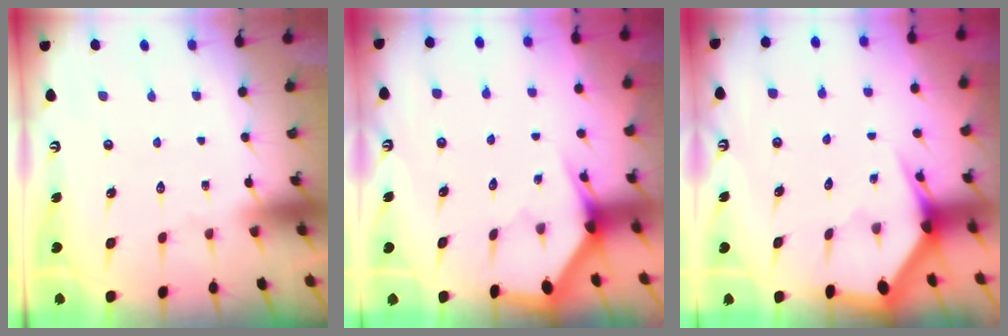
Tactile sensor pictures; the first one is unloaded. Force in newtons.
{"total": 3.0, "press": 3.0, "slide": 0.0}
{"total": 3.5, "press": 3.5, "slide": 0.1}